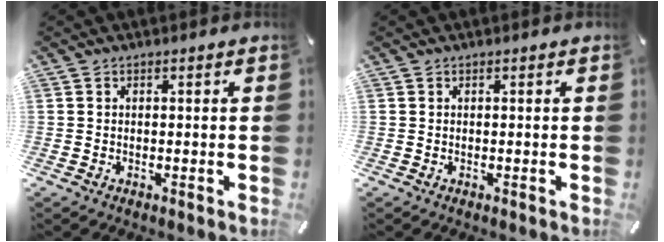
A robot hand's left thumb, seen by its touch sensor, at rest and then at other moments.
{"total": 0.0}